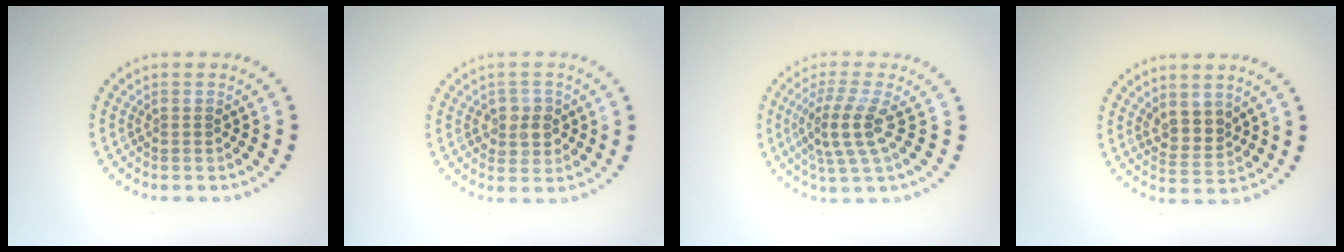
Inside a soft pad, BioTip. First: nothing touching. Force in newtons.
{"total": 2.2, "press": 2.1, "slide": 0.6}
{"total": 3.8, "press": 3.1, "slide": 2.2}
{"total": 2.5, "press": 2.2, "slide": 1.2}